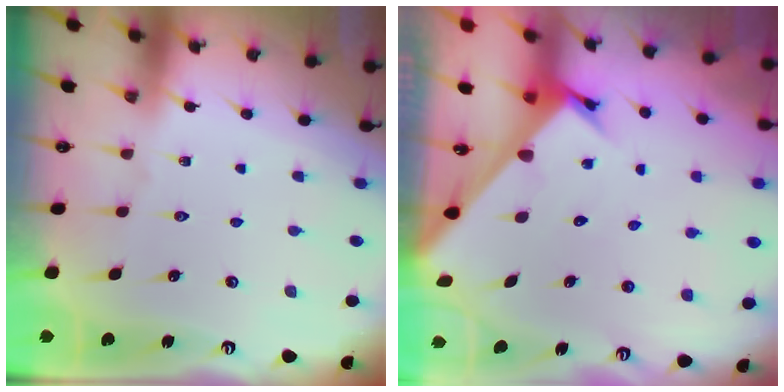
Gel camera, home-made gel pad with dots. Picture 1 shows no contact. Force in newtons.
{"total": 2.8, "press": 2.8, "slide": 0.1}